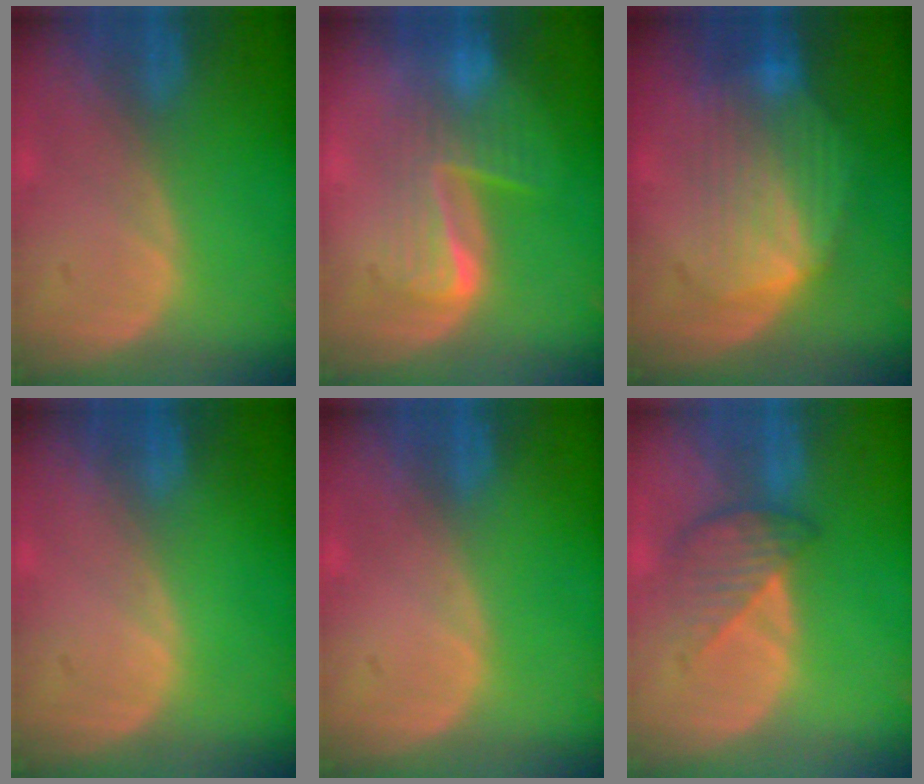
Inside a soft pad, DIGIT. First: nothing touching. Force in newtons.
{"total": 6.3, "press": 6.1, "slide": 1.5}
{"total": 7.9, "press": 7.5, "slide": 2.3}
{"total": 0.0}
{"total": 0.0}
{"total": 4.6, "press": 4.3, "slide": 1.8}